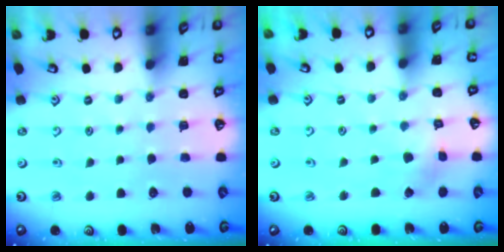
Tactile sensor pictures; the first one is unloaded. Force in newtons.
{"total": 2.2, "press": 2.2, "slide": 0.1}